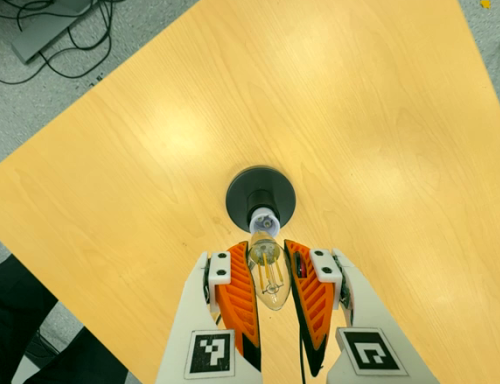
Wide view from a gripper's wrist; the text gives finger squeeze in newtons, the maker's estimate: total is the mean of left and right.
{"total": 23.8, "left": 26.4, "right": 21.2}